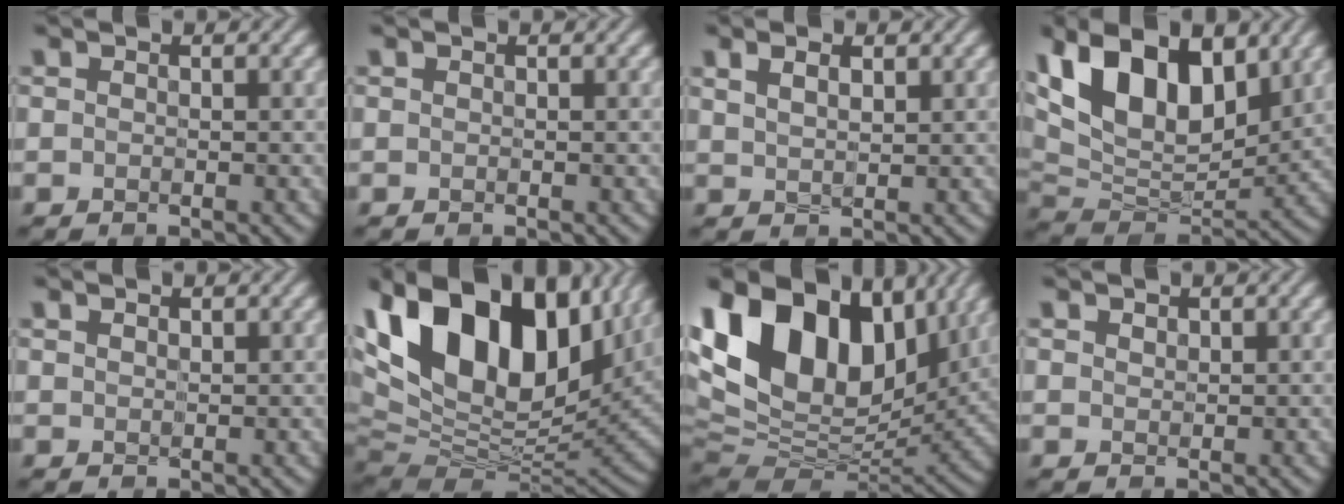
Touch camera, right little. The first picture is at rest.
{"total": 0.0}
{"total": 1.9, "force": [0.8, 0.9, 1.5], "torque": [-0.031, 0.005, 0.017]}
{"total": 13.7, "force": [5.7, 7.7, 9.9], "torque": [-0.192, 0.017, 0.091]}
{"total": 0.7, "force": [0.5, 0.4, 0.4], "torque": [-0.008, 0.001, 0.010]}
{"total": 19.3, "force": [6.3, 12.0, 13.8], "torque": [-0.263, 0.029, 0.119]}
{"total": 17.6, "force": [5.7, 11.5, 12.0], "torque": [-0.246, 0.040, 0.094]}
{"total": 0.9, "force": [0.5, 0.6, 0.4], "torque": [-0.012, -0.001, 0.019]}